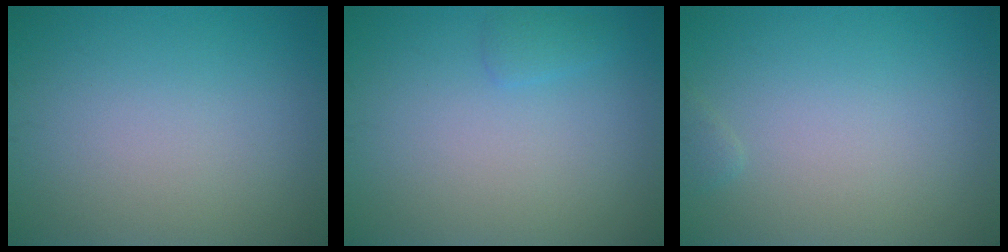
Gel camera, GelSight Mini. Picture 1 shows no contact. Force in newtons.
{"total": 0.9, "press": 0.9, "slide": 0.1}
{"total": 0.6, "press": 0.6, "slide": 0.1}